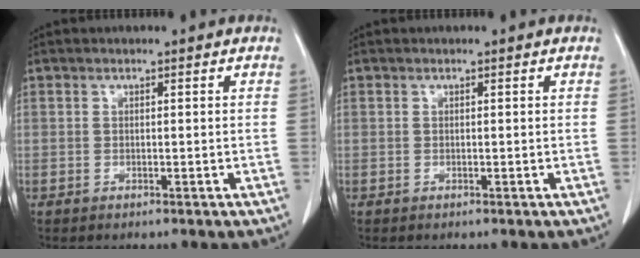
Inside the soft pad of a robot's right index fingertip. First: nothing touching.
{"total": 0.0}